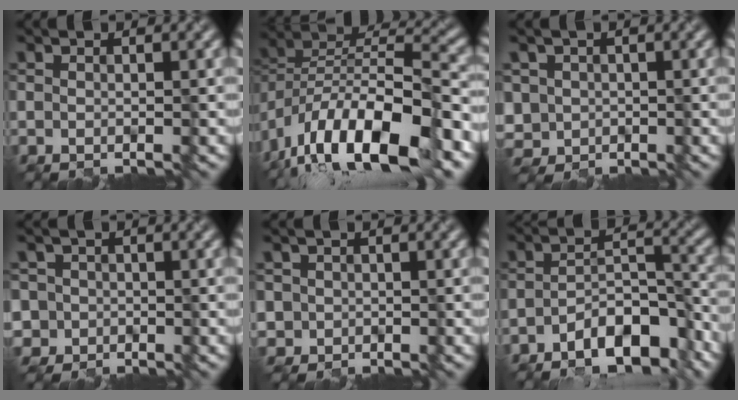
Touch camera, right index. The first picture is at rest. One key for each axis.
{"total": 15.2, "fx": -9.0, "fy": 4.8, "fz": 11.3, "tx": -0.204, "ty": 0.015, "tz": -0.169}
{"total": 3.9, "fx": -0.2, "fy": 3.7, "fz": 0.9, "tx": -0.018, "ty": 0.014, "tz": -0.011}
{"total": 5.2, "fx": -0.2, "fy": 5.1, "fz": 1.2, "tx": -0.023, "ty": 0.027, "tz": -0.041}
{"total": 2.6, "fx": 0.2, "fy": 2.6, "fz": 0.3, "tx": 0.010, "ty": 0.018, "tz": -0.010}
{"total": 8.7, "fx": -5.4, "fy": 3.7, "fz": 5.8, "tx": -0.093, "ty": -0.005, "tz": -0.088}